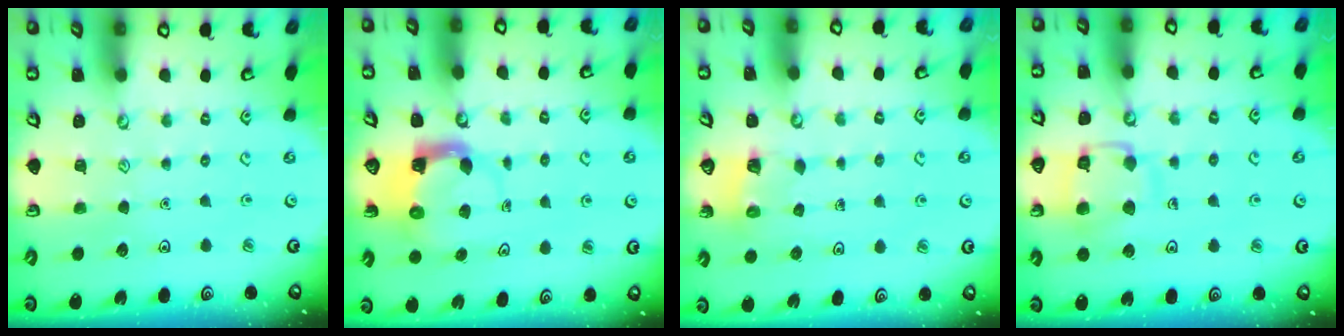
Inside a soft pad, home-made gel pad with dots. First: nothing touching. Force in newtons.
{"total": 3.9, "press": 3.8, "slide": 0.6}
{"total": 2.6, "press": 2.6, "slide": 0.3}
{"total": 12.3, "press": 12.2, "slide": 1.1}